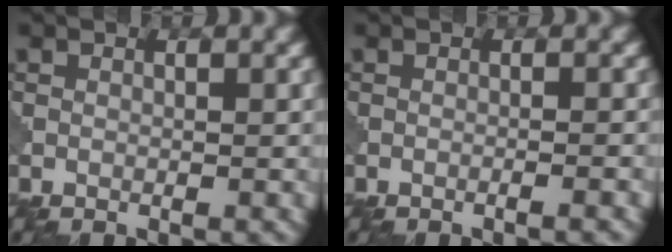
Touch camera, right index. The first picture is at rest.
{"total": 1.5, "force": [-0.5, 0.5, 1.3], "torque": [-0.005, 0.003, -0.022]}